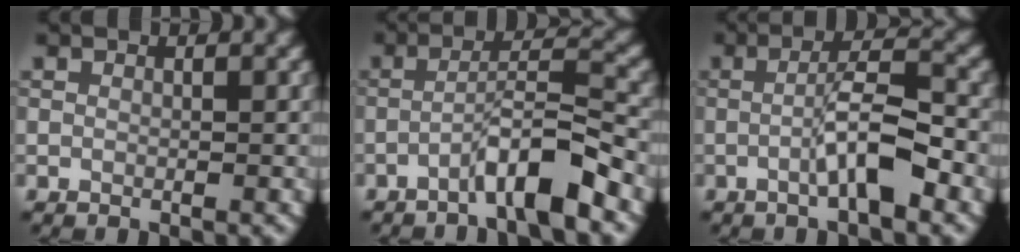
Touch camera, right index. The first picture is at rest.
{"total": 5.1, "force": [-3.0, 0.5, 4.1], "torque": [-0.065, 0.020, -0.062]}
{"total": 4.9, "force": [-1.6, 0.8, 4.6], "torque": [-0.075, 0.013, -0.034]}